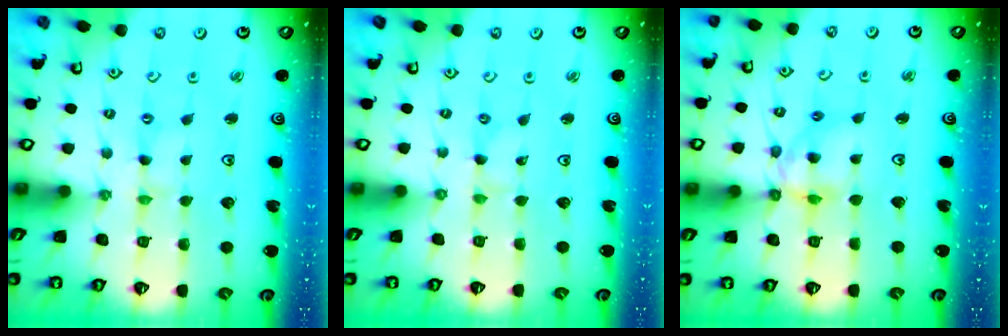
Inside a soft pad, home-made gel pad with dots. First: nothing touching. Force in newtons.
{"total": 0.0}
{"total": 11.2, "press": 11.2, "slide": 1.1}